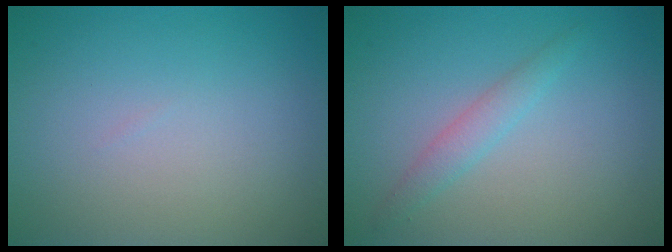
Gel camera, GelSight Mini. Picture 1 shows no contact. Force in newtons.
{"total": 1.7, "press": 1.7, "slide": 0.0}